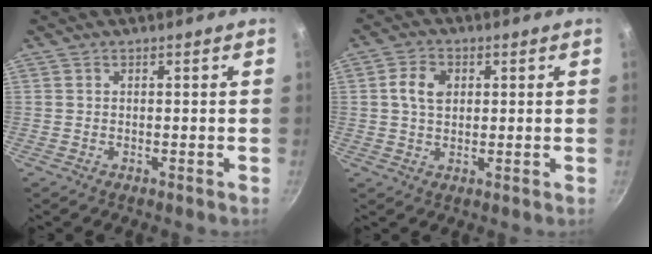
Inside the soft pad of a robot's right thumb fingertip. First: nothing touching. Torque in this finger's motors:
{"motor_torque": [0.59, 0.68, 0.62, -0.31, 0.12]}